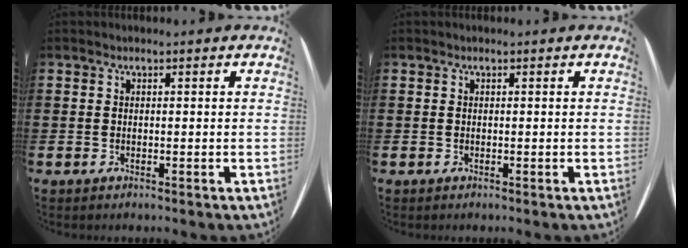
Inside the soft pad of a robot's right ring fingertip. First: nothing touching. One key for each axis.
{"total": 0.0}